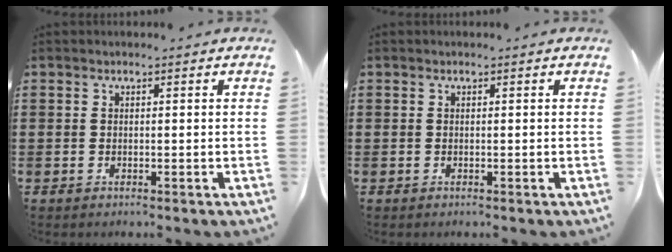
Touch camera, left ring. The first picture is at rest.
{"total": 0.0}